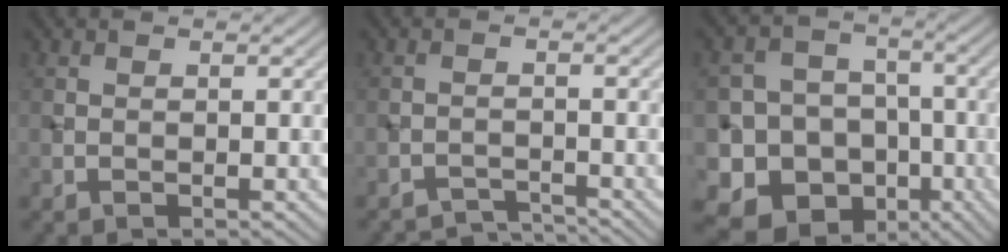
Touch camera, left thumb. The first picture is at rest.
{"total": 2.8, "force": [-2.8, 0.3, 0.4], "torque": [-0.002, 0.001, -0.052]}
{"total": 14.3, "force": [-5.9, 12.4, 4.2], "torque": [-0.122, -0.028, -0.114]}